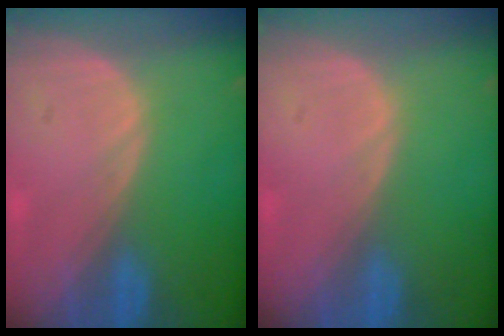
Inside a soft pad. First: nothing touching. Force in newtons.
{"total": 0.0}